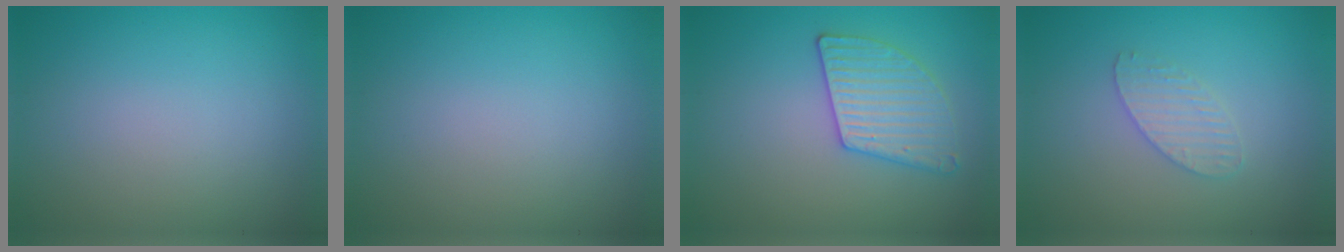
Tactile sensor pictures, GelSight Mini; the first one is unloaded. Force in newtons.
{"total": 0.0}
{"total": 3.1, "press": 3.1, "slide": 0.3}
{"total": 2.0, "press": 2.0, "slide": 0.1}